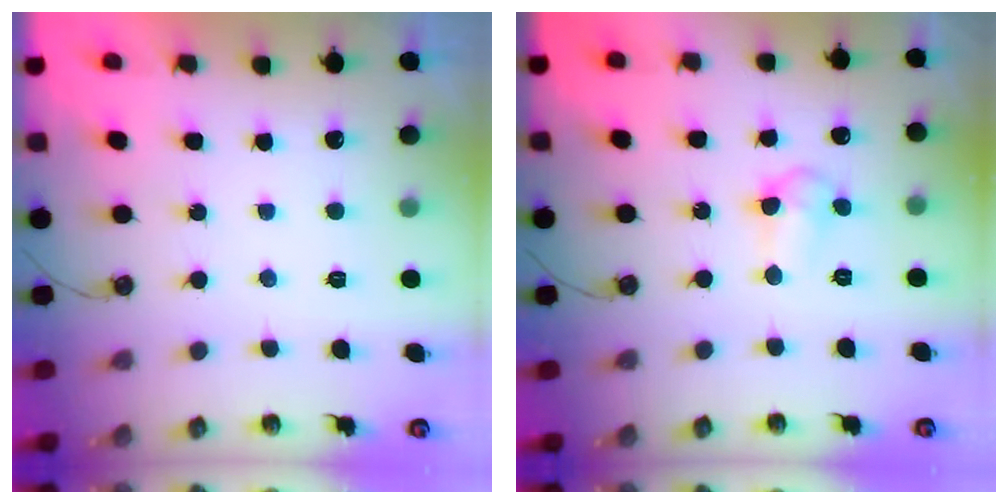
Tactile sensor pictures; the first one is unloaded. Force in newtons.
{"total": 6.0, "press": 4.8, "slide": 3.6}